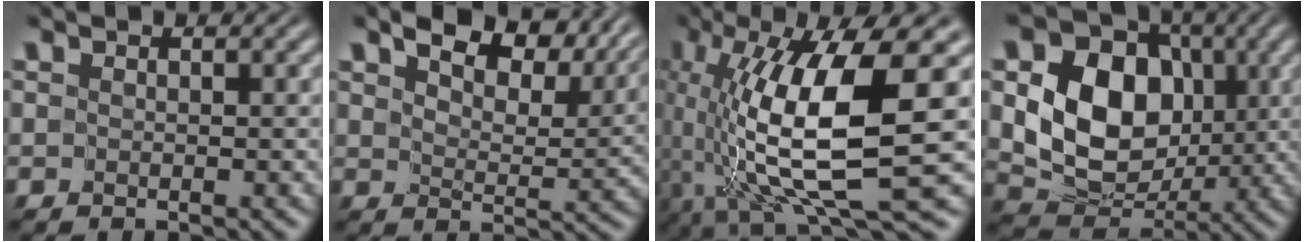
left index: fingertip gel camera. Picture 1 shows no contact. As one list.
[{"total": 8.5, "force": [6.3, 3.6, 4.5], "torque": [-0.077, 0.013, 0.090]}, {"total": 12.9, "force": [-1.1, 3.6, 12.3], "torque": [-0.227, -0.008, -0.010]}, {"total": 9.7, "force": [0.4, 7.6, 6.0], "torque": [-0.123, -0.011, 0.011]}]